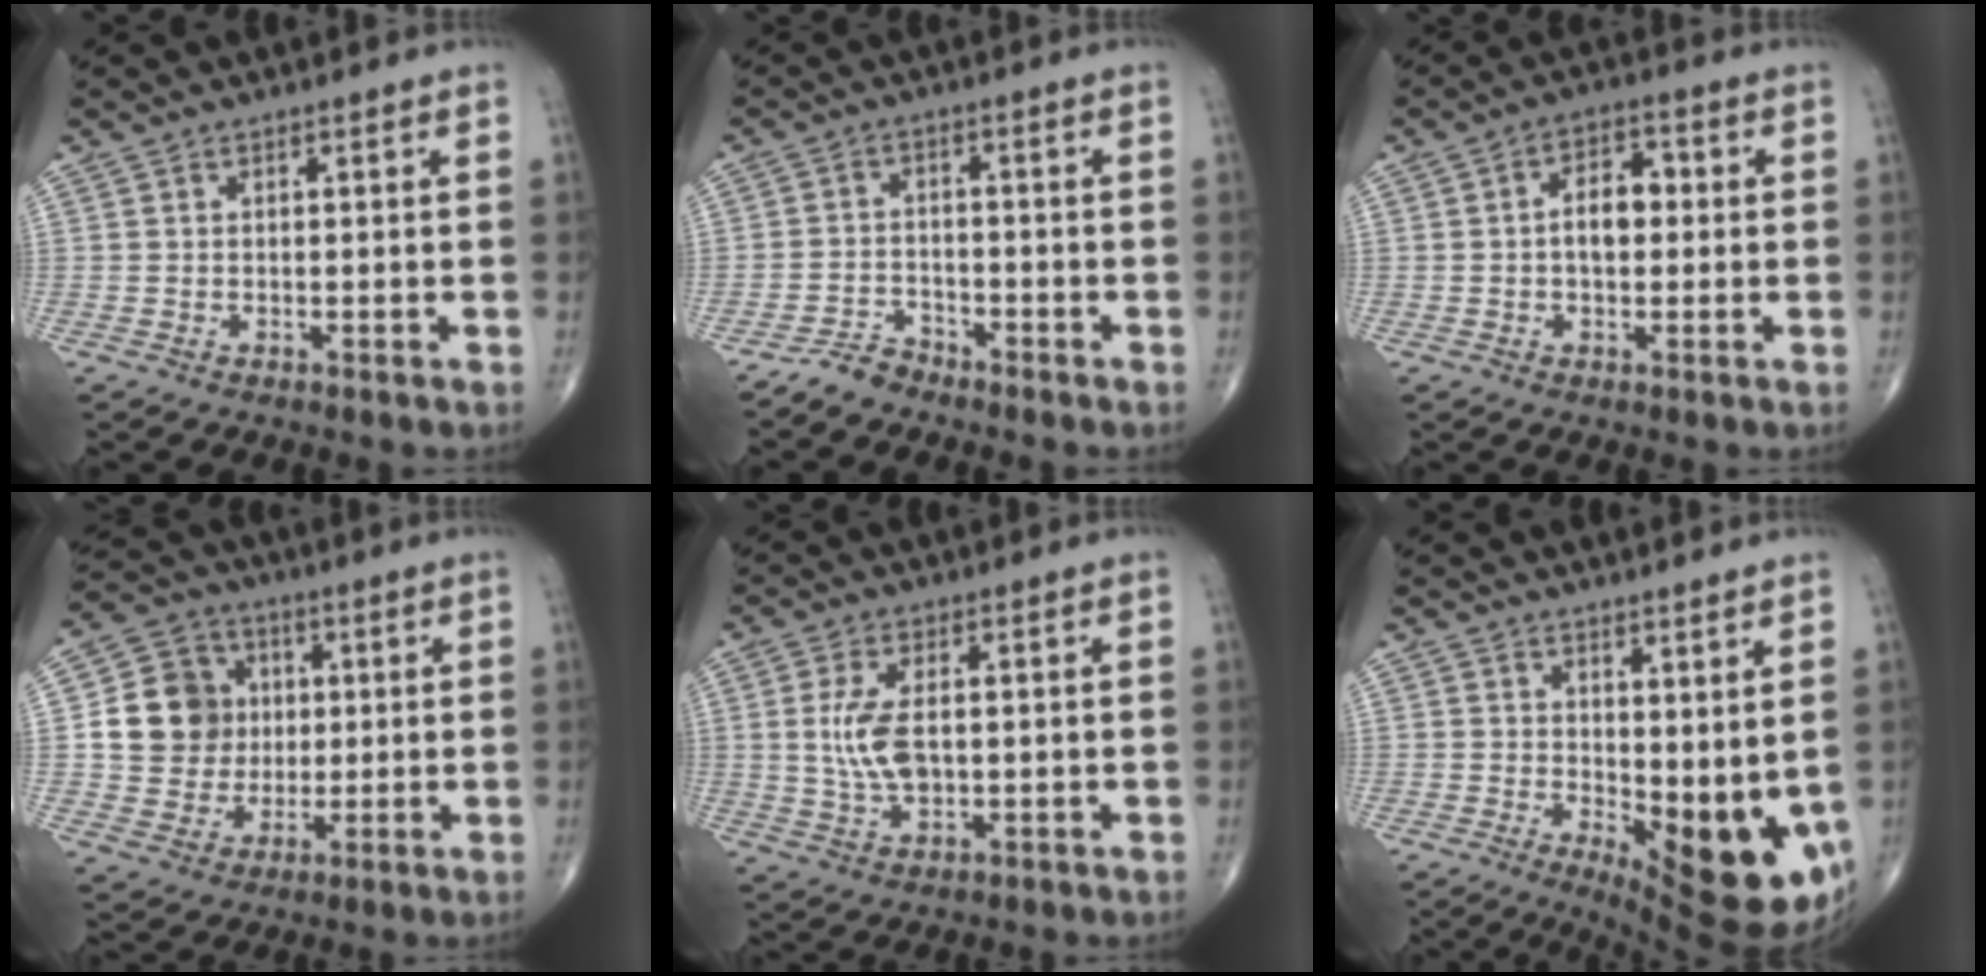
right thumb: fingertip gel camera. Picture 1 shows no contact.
{"total": 3.4, "force": [-3.2, 1.2, 0.0], "torque": [0.006, 0.012, -0.064]}
{"total": 6.6, "force": [0.2, 4.0, 5.2], "torque": [-0.072, 0.018, -0.005]}
{"total": 12.2, "force": [1.4, 11.0, 5.1], "torque": [-0.058, 0.010, 0.026]}
{"total": 7.3, "force": [0.6, 3.7, 6.3], "torque": [-0.134, -0.006, 0.014]}
{"total": 11.4, "force": [0.3, 4.5, 10.5], "torque": [-0.128, -0.030, 0.020]}